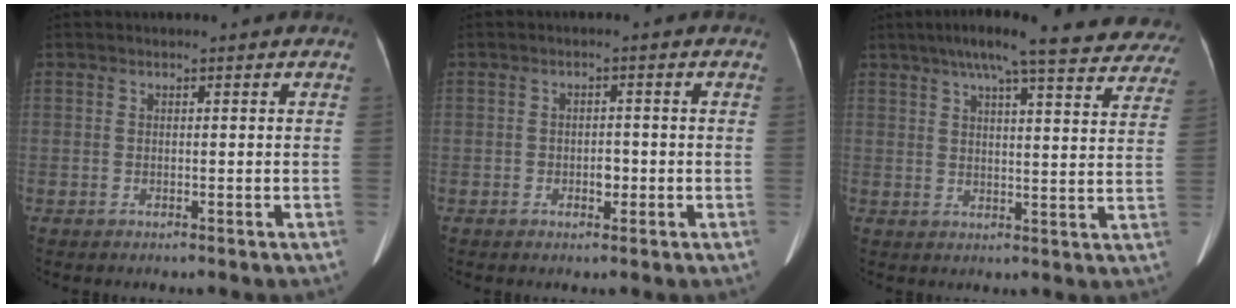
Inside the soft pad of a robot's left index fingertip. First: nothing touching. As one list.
[{"total": 2.1, "force": [-0.7, 1.2, 1.5], "torque": [-0.021, 0.004, -0.007]}, {"total": 23.7, "force": [19.6, 3.9, 12.7], "torque": [-0.185, 0.021, 0.236]}]